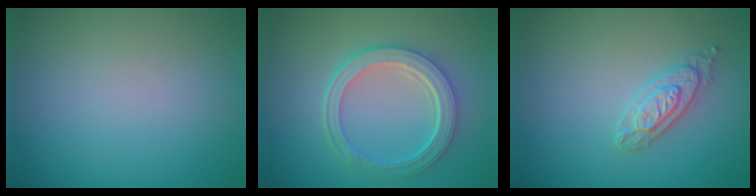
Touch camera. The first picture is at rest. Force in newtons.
{"total": 5.1, "press": 4.1, "slide": 3.1}
{"total": 2.5, "press": 2.4, "slide": 0.2}